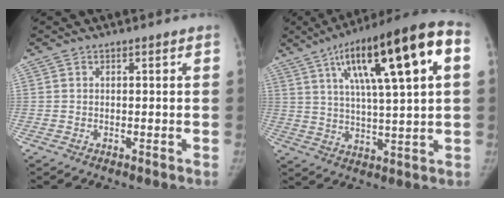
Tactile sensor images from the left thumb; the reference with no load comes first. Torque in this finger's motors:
{"motor_torque": [-0.03, 0.85, 1.41, -1.36, 0.39]}